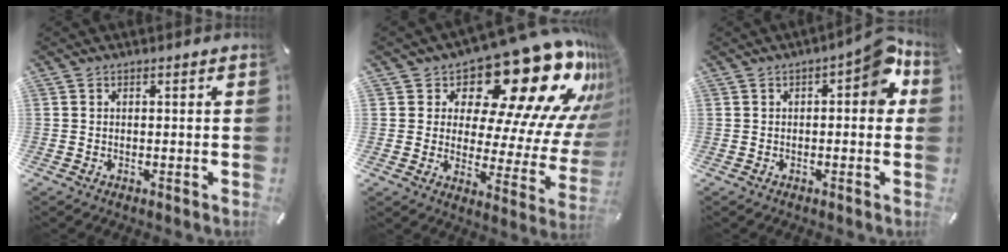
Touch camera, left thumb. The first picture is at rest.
{"total": 24.4, "force": [14.2, 10.8, 16.6], "torque": [-0.214, -0.121, 0.237]}
{"total": 8.0, "force": [1.9, 3.6, 6.9], "torque": [-0.074, -0.012, 0.023]}